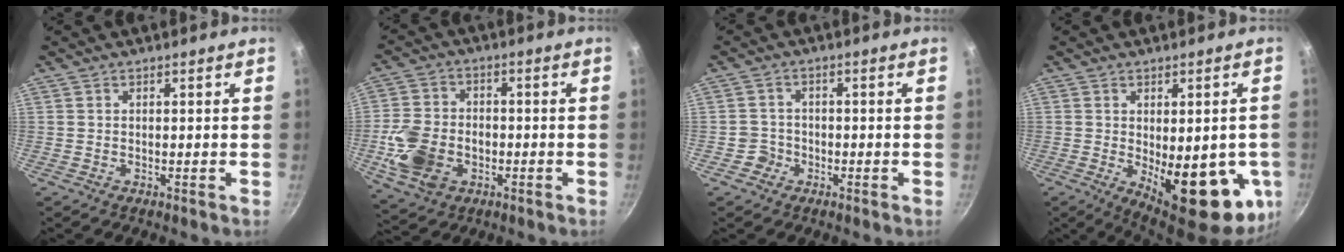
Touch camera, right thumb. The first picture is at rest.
{"total": 12.1, "force": [-3.0, 8.8, 7.8], "torque": [-0.141, 0.013, -0.055]}
{"total": 3.1, "force": [-1.5, 2.7, 0.3], "torque": [0.014, 0.022, -0.026]}
{"total": 19.5, "force": [-4.1, 8.2, 17.2], "torque": [-0.185, -0.025, -0.036]}